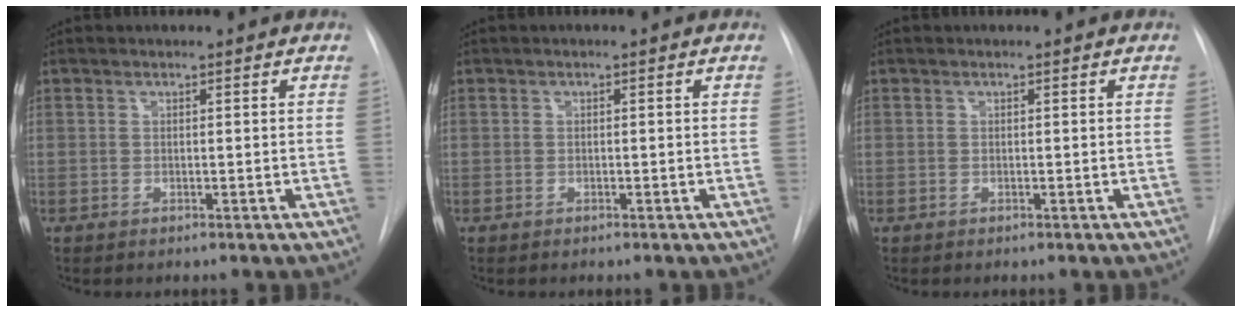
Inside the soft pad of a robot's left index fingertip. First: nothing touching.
{"total": 0.0}
{"total": 0.0}